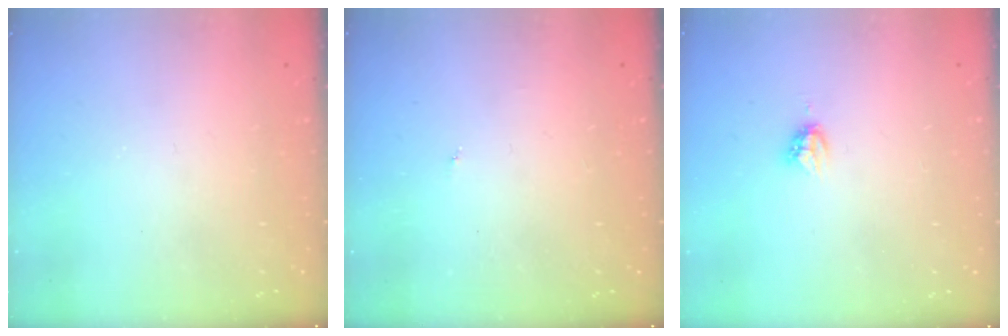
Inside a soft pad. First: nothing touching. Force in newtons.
{"total": 3.8, "press": 3.8, "slide": 0.5}
{"total": 4.1, "press": 4.0, "slide": 0.5}